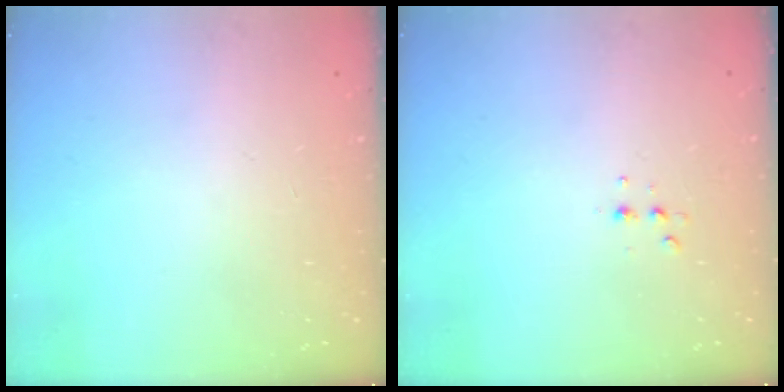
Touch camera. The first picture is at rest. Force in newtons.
{"total": 3.6, "press": 3.5, "slide": 1.1}